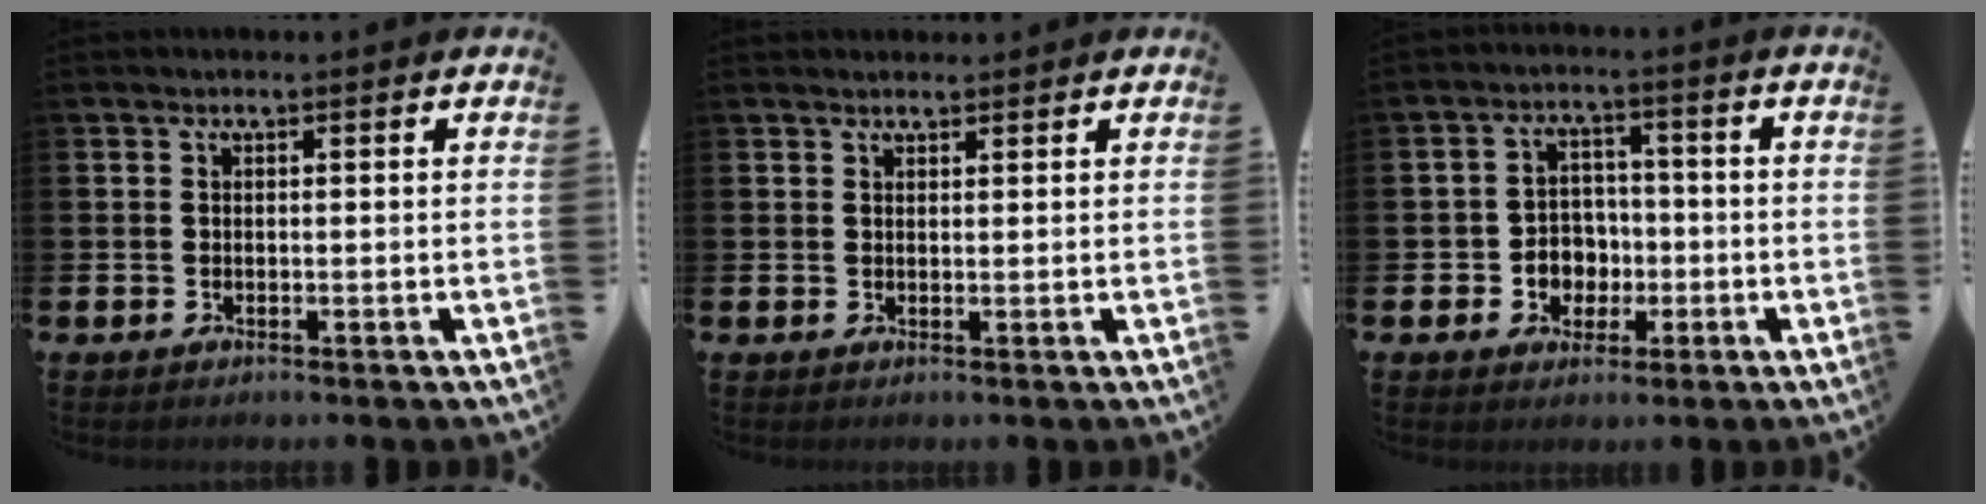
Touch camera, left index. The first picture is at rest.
{"total": 1.3, "force": [1.2, 0.3, 0.1], "torque": [0.006, 0.000, 0.021]}
{"total": 4.4, "force": [-0.7, 4.2, 1.1], "torque": [-0.025, 0.000, -0.021]}